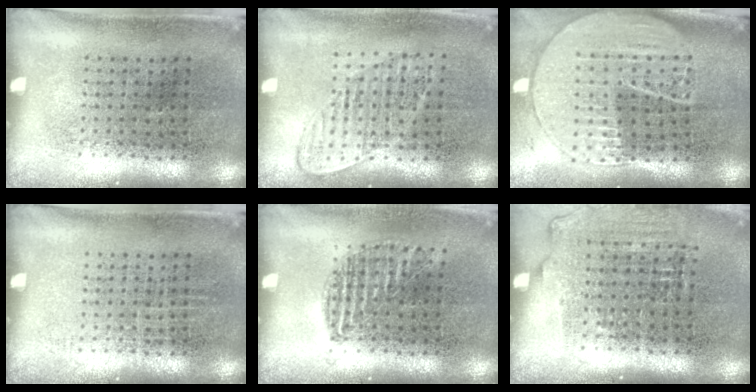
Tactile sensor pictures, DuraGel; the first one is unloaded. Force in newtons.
{"total": 1.2, "press": 1.1, "slide": 0.5}
{"total": 1.9, "press": 1.8, "slide": 0.8}
{"total": 0.0}
{"total": 0.9, "press": 0.8, "slide": 0.3}
{"total": 1.1, "press": 1.1, "slide": 0.4}